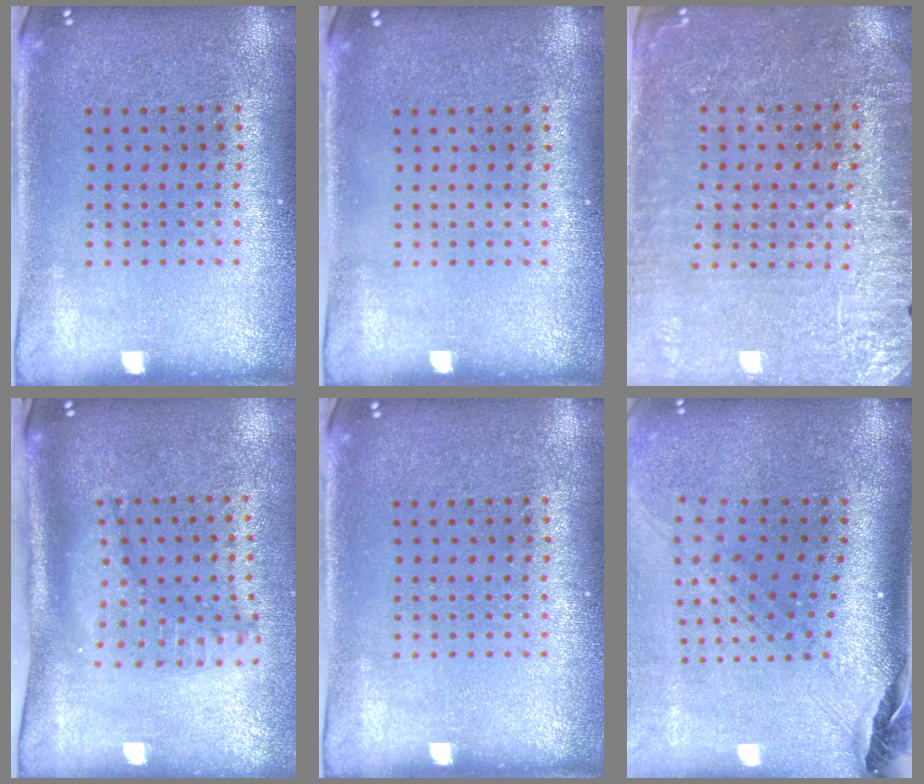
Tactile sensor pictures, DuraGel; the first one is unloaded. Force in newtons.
{"total": 0.0}
{"total": 3.0, "press": 2.8, "slide": 0.8}
{"total": 1.4, "press": 1.3, "slide": 0.6}
{"total": 0.0}
{"total": 2.5, "press": 1.7, "slide": 1.8}